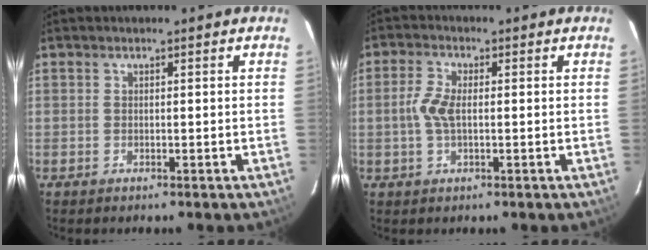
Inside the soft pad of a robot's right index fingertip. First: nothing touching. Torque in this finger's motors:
{"motor_torque": [0.04, -0.02, 0.35, 0.06]}